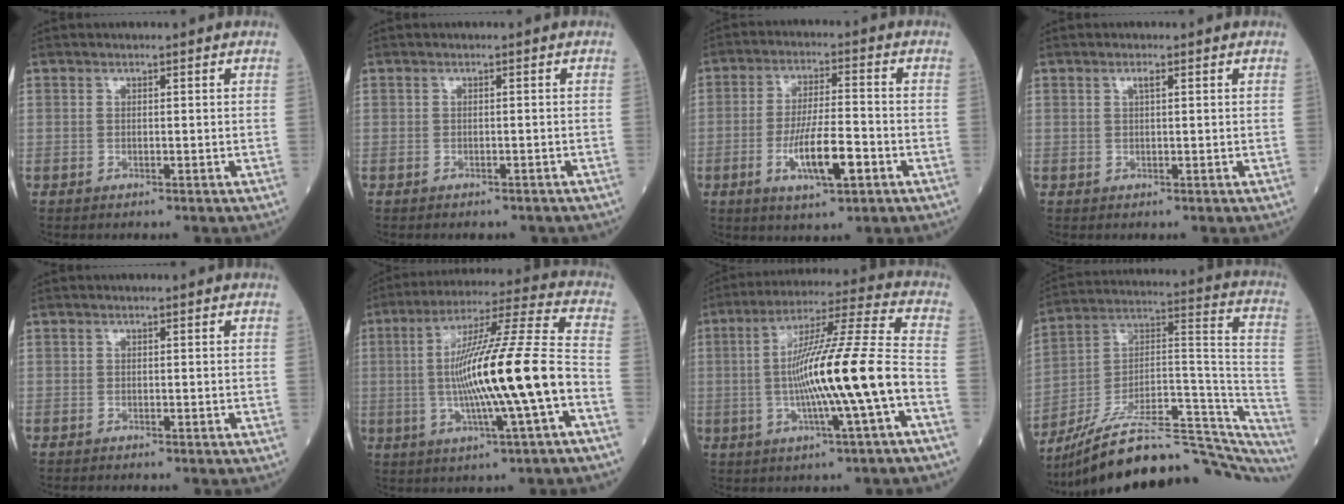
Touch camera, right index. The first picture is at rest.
{"total": 3.4, "force": [-2.9, 1.3, 1.1], "torque": [-0.012, -0.003, -0.030]}
{"total": 9.4, "force": [-3.3, 1.8, 8.6], "torque": [-0.163, -0.005, -0.054]}
{"total": 1.0, "force": [0.4, 0.1, 0.9], "torque": [-0.019, 0.001, 0.007]}
{"total": 0.0}
{"total": 17.7, "force": [-2.8, -0.4, 17.4], "torque": [-0.309, 0.009, -0.050]}
{"total": 15.9, "force": [-2.9, -0.8, 15.6], "torque": [-0.272, 0.010, -0.054]}
{"total": 31.9, "force": [-27.2, 5.4, 15.7], "torque": [-0.170, 0.015, -0.393]}